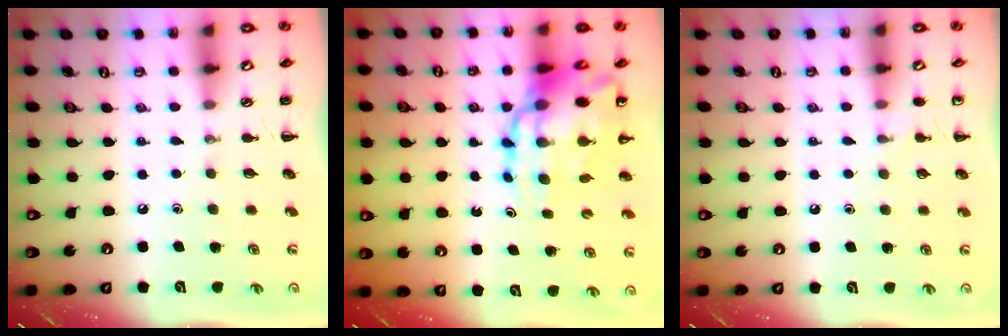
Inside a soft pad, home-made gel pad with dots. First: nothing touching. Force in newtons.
{"total": 14.9, "press": 14.3, "slide": 4.1}
{"total": 5.0, "press": 4.8, "slide": 1.5}